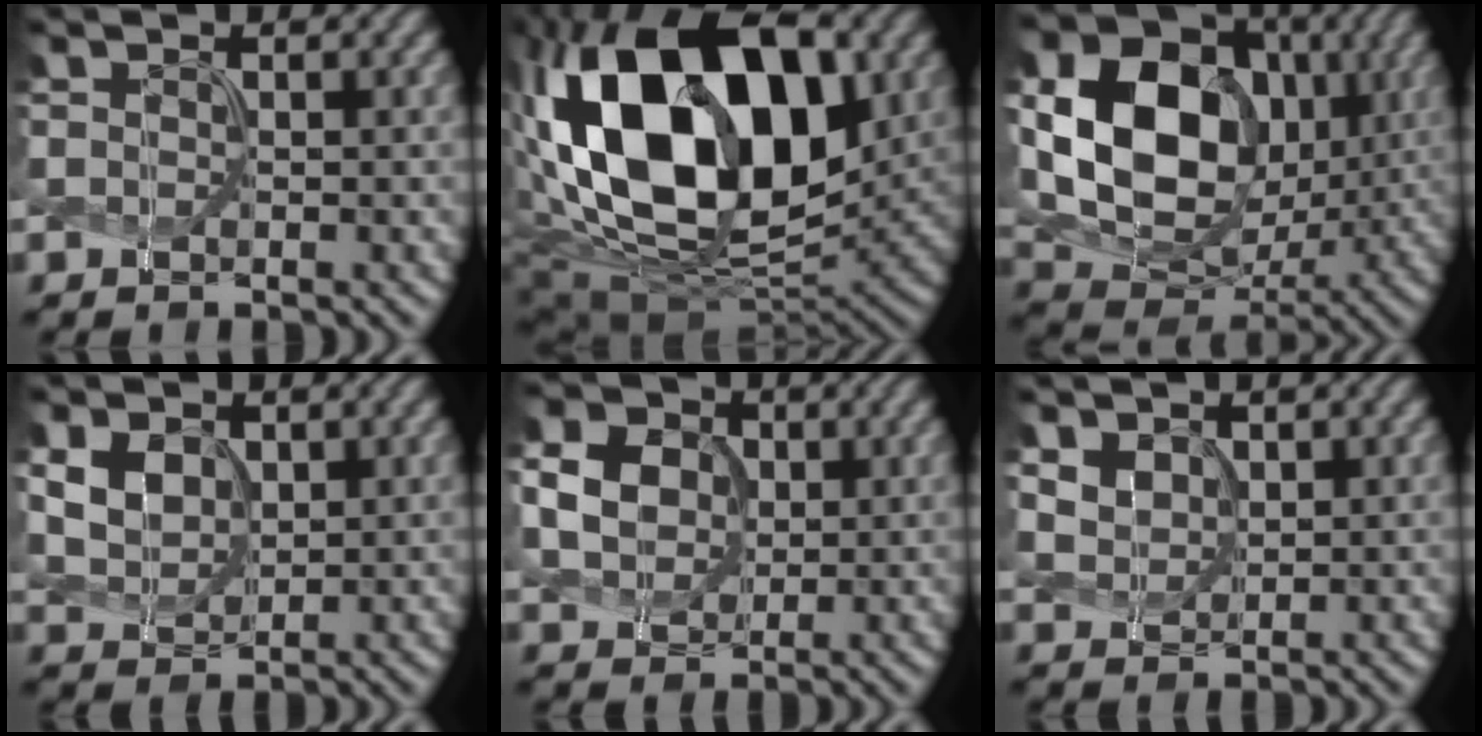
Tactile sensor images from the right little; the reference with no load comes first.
{"total": 19.0, "force": [3.3, 11.8, 14.6], "torque": [-0.291, 0.024, 0.052]}
{"total": 15.8, "force": [1.5, 12.4, 9.6], "torque": [-0.191, 0.006, 0.034]}
{"total": 2.9, "force": [0.7, 2.3, 1.7], "torque": [-0.050, -0.001, 0.021]}
{"total": 6.8, "force": [1.9, 5.6, 3.3], "torque": [-0.103, 0.030, 0.029]}
{"total": 2.5, "force": [1.2, 1.9, 1.1], "torque": [-0.043, -0.003, 0.038]}